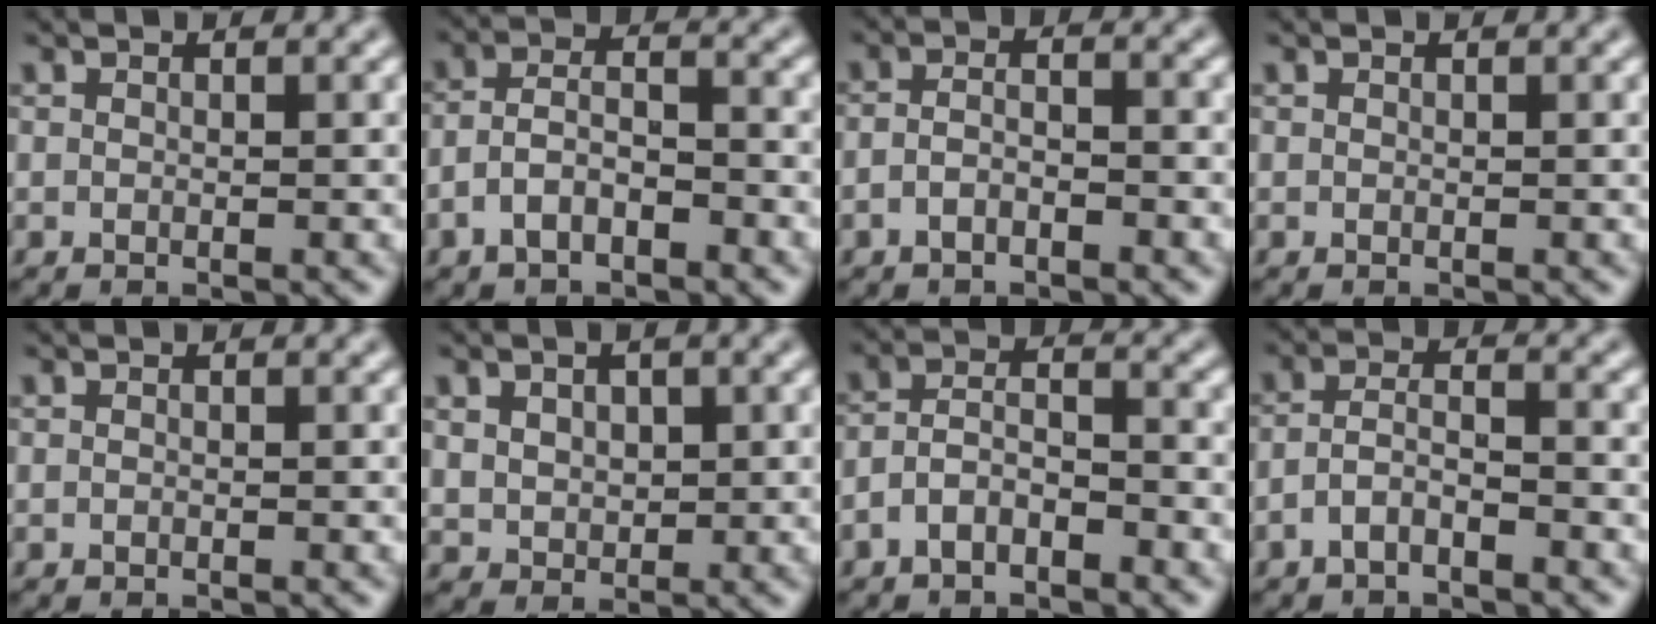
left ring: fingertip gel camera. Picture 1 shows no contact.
{"total": 3.7, "force": [-2.0, 1.7, 2.6], "torque": [-0.050, 0.008, -0.043]}
{"total": 2.2, "force": [-1.2, 0.9, 1.6], "torque": [-0.034, 0.002, -0.026]}
{"total": 0.0}
{"total": 0.0}
{"total": 3.0, "force": [0.9, 2.2, 1.9], "torque": [-0.035, 0.006, 0.013]}
{"total": 3.3, "force": [-2.0, 1.5, 2.2], "torque": [-0.043, 0.009, -0.045]}
{"total": 2.8, "force": [-1.7, 0.9, 2.0], "torque": [-0.042, 0.009, -0.041]}